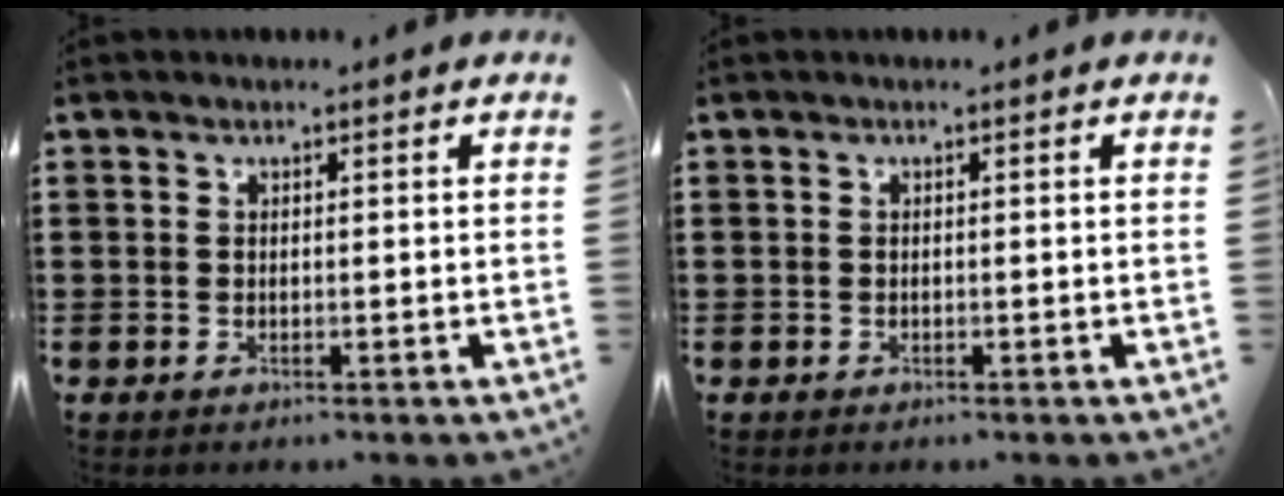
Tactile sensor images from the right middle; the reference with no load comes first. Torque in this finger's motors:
{"motor_torque": [0.07, -0.11, 0.07, 0.02]}